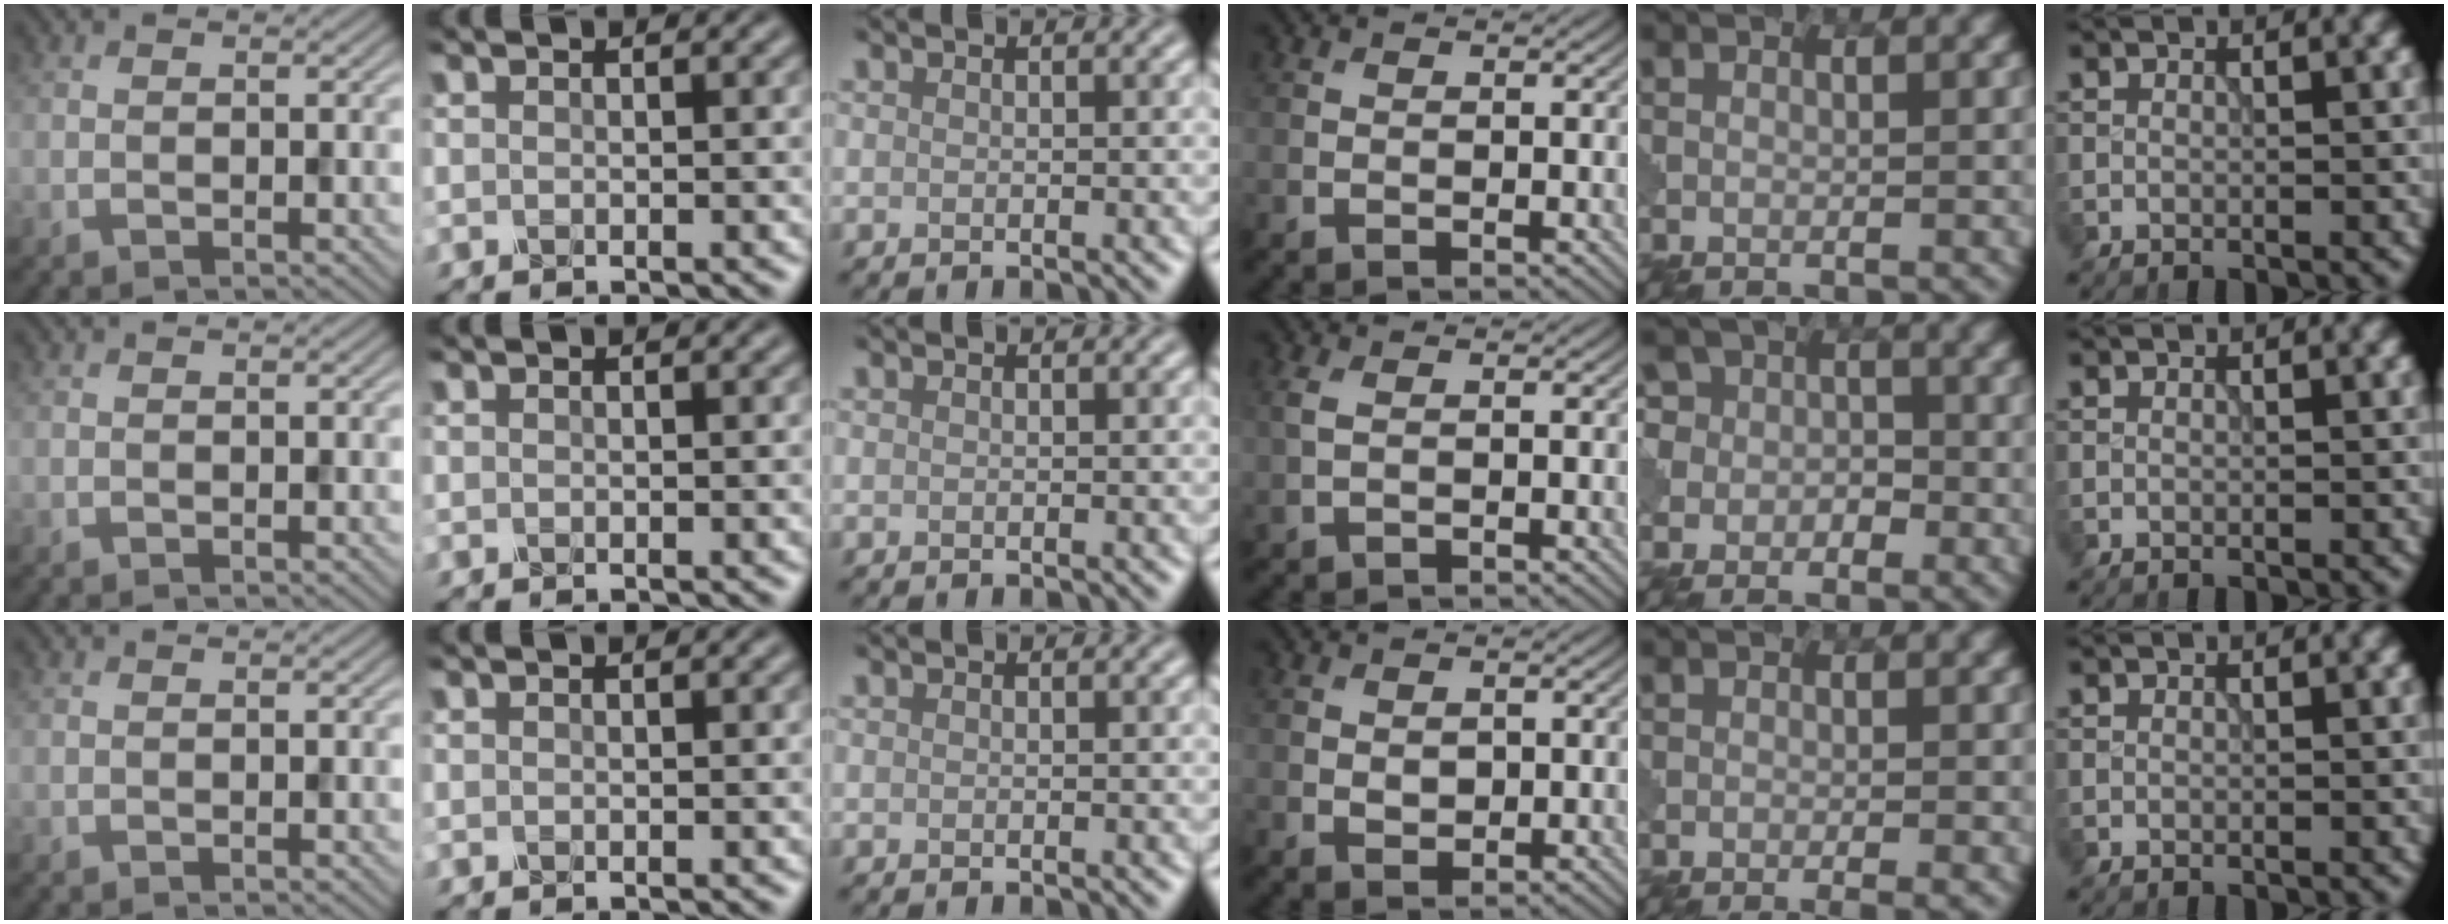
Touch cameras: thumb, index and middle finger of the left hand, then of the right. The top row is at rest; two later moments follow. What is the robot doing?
{"motion": "wrap", "object": "tissue paper"}